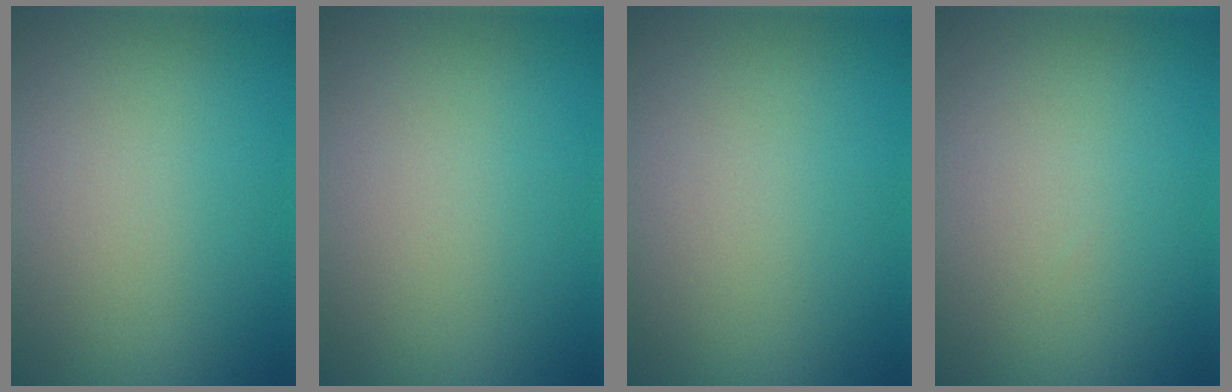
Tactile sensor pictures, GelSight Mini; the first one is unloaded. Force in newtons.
{"total": 0.0}
{"total": 0.0}
{"total": 0.0}